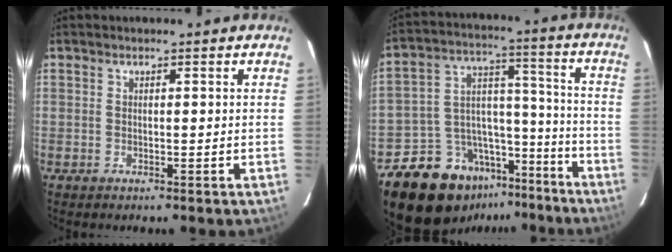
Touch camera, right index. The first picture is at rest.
{"total": 17.6, "force": [-13.3, 10.2, 5.6], "torque": [-0.121, 0.069, -0.190]}